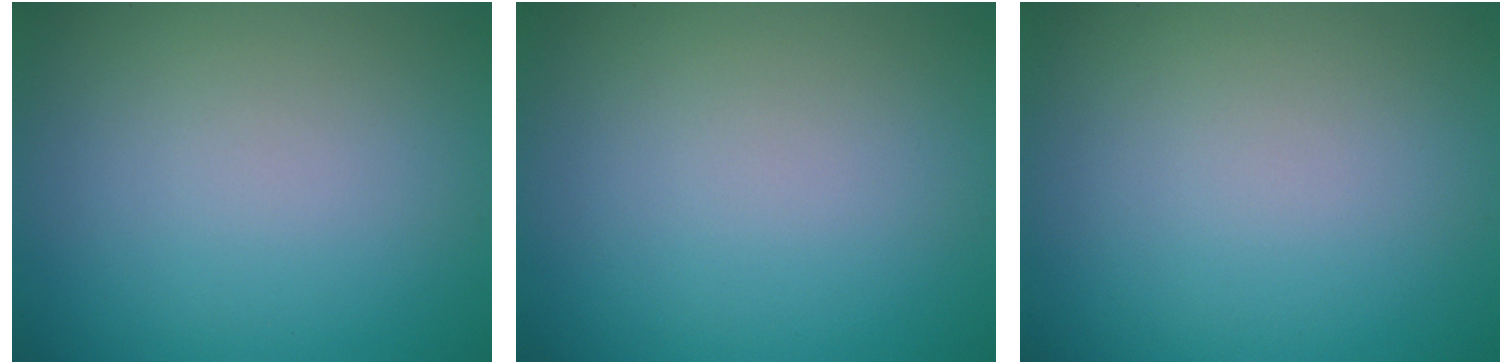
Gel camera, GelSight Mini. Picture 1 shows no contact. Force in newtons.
{"total": 0.0}
{"total": 0.0}